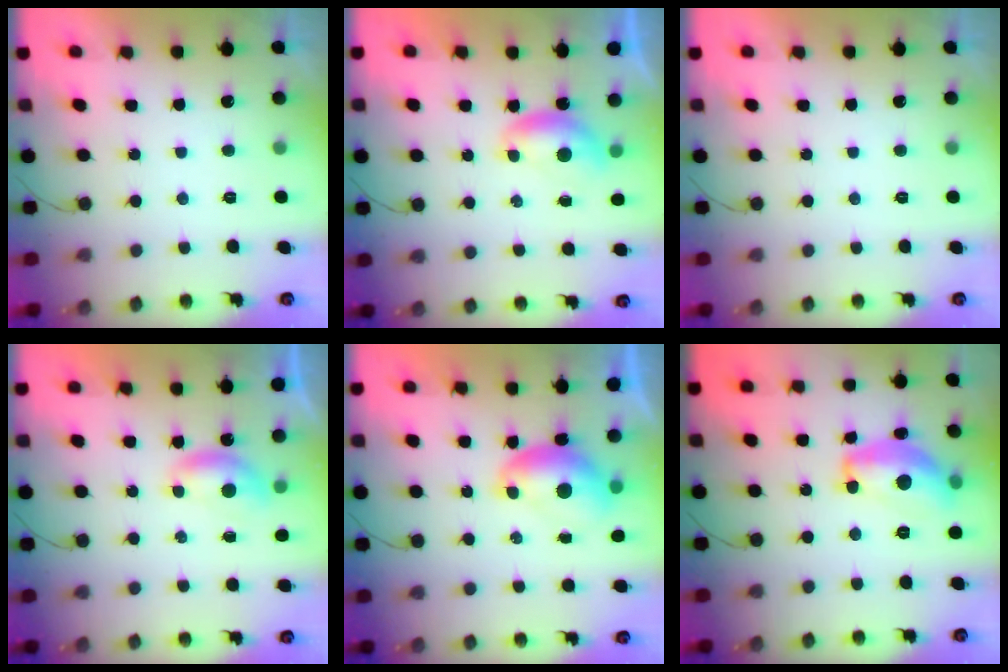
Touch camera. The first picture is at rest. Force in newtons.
{"total": 6.2, "press": 6.2, "slide": 0.7}
{"total": 0.0}
{"total": 4.4, "press": 4.4, "slide": 0.4}
{"total": 8.3, "press": 8.2, "slide": 1.3}
{"total": 16.0, "press": 16.0, "slide": 0.7}